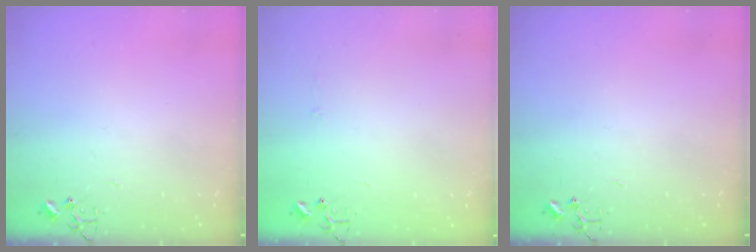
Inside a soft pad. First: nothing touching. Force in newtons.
{"total": 2.8, "press": 2.8, "slide": 0.5}
{"total": 0.0}